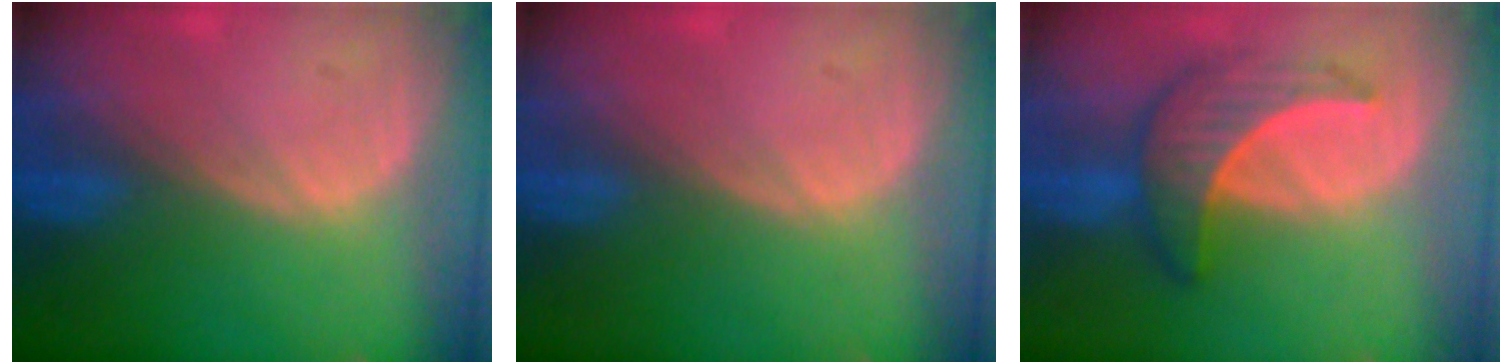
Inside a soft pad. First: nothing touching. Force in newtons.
{"total": 0.0}
{"total": 6.6, "press": 6.5, "slide": 1.2}